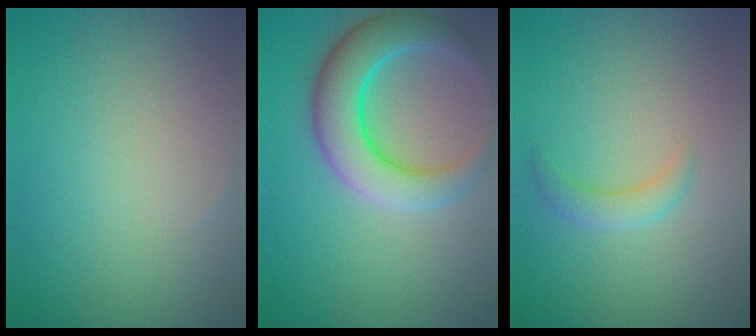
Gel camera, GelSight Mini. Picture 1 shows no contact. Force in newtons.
{"total": 6.9, "press": 6.9, "slide": 0.4}
{"total": 1.8, "press": 1.8, "slide": 0.1}